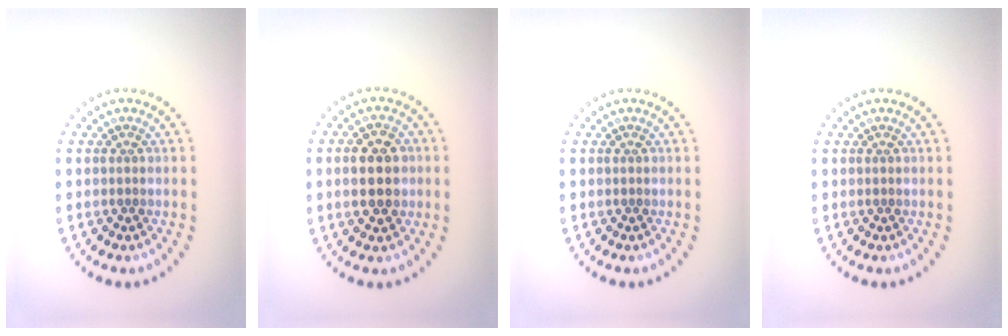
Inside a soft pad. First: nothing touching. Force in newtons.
{"total": 5.2, "press": 5.2, "slide": 0.2}
{"total": 0.0}
{"total": 0.0}